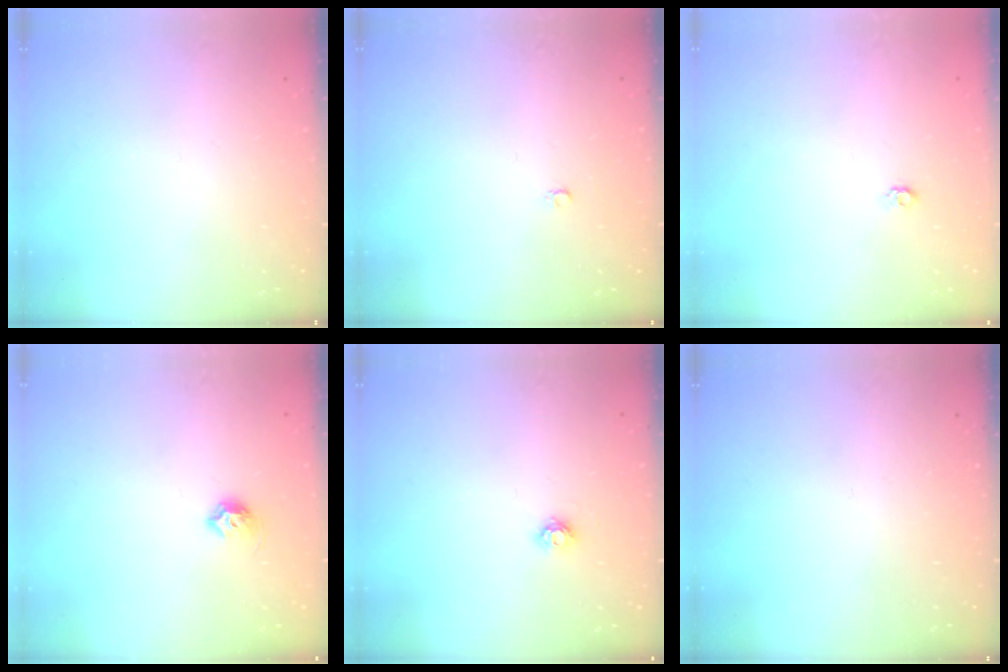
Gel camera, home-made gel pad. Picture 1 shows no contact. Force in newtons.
{"total": 2.4, "press": 2.4, "slide": 0.2}
{"total": 4.0, "press": 4.0, "slide": 0.4}
{"total": 6.7, "press": 6.6, "slide": 1.0}
{"total": 4.3, "press": 4.3, "slide": 0.6}
{"total": 0.0}